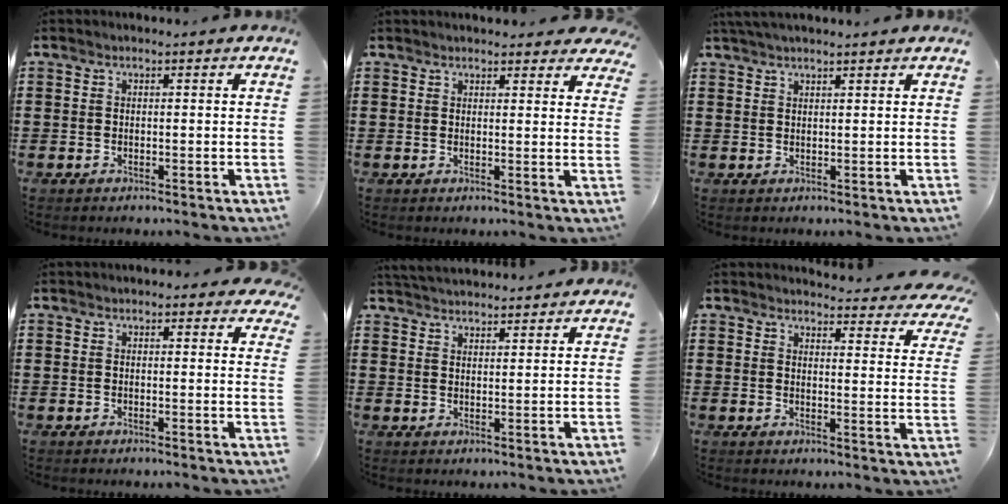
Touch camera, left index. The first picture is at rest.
{"total": 2.5, "force": [2.4, 0.6, 0.4], "torque": [-0.007, -0.005, 0.045]}
{"total": 1.7, "force": [1.6, -0.1, 0.5], "torque": [-0.014, 0.002, 0.031]}
{"total": 1.8, "force": [1.6, 0.6, 0.5], "torque": [-0.007, 0.000, 0.029]}
{"total": 3.3, "force": [3.3, 0.0, 0.1], "torque": [-0.012, -0.008, 0.062]}
{"total": 3.9, "force": [3.8, 0.1, 0.8], "torque": [-0.018, -0.029, 0.064]}